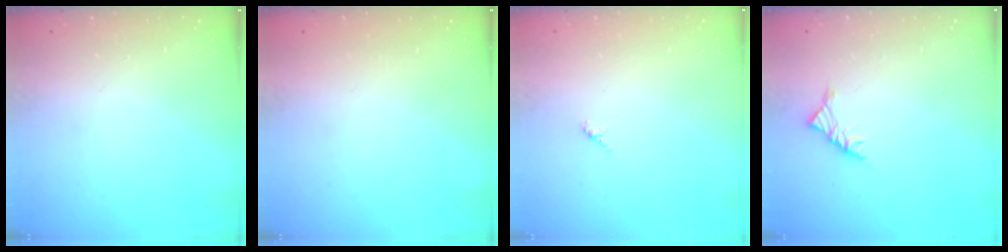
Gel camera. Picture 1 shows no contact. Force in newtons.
{"total": 1.3, "press": 1.3, "slide": 0.2}
{"total": 1.5, "press": 1.4, "slide": 0.4}
{"total": 3.5, "press": 3.4, "slide": 1.0}